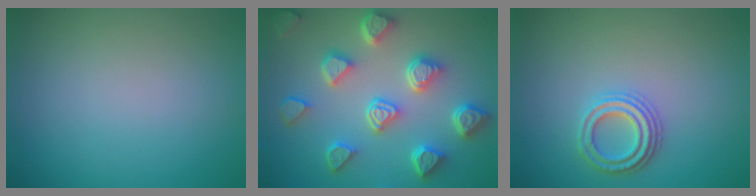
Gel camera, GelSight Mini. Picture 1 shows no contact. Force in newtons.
{"total": 7.2, "press": 5.8, "slide": 4.2}
{"total": 2.7, "press": 2.6, "slide": 0.8}